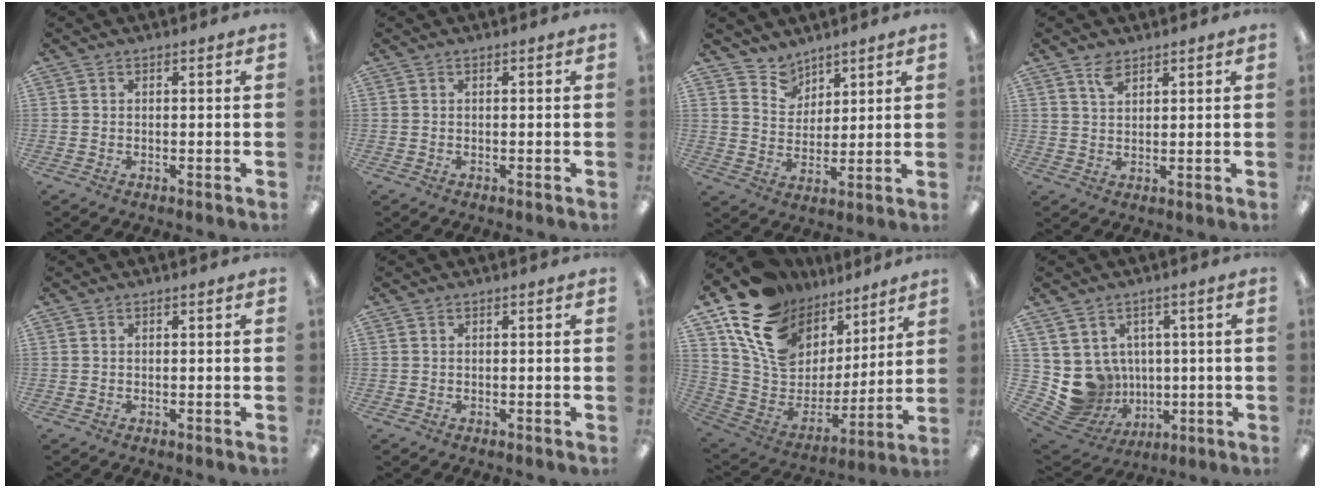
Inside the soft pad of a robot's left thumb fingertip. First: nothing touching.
{"total": 0.0}
{"total": 6.5, "force": [5.3, 3.7, -0.4], "torque": [-0.006, -0.038, 0.101]}
{"total": 3.4, "force": [2.6, 1.6, 1.5], "torque": [-0.028, -0.005, 0.047]}
{"total": 0.0}
{"total": 0.0}
{"total": 19.1, "force": [10.7, 13.3, 8.6], "torque": [-0.162, -0.061, 0.207]}
{"total": 9.6, "force": [0.2, 9.4, 2.0], "torque": [-0.080, -0.019, 0.020]}